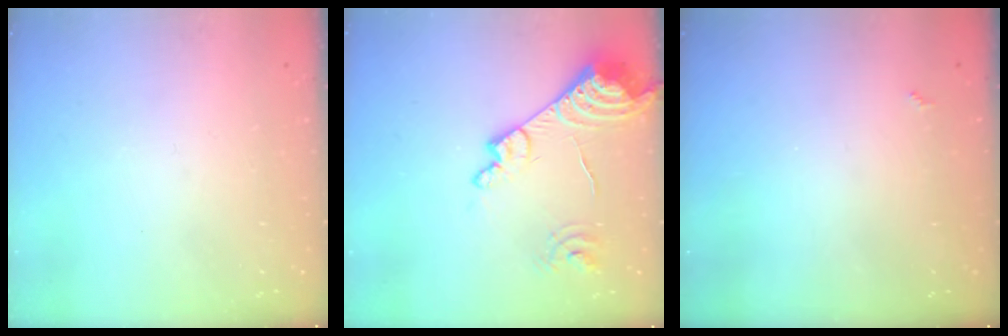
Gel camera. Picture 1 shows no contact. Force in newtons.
{"total": 19.7, "press": 19.6, "slide": 2.0}
{"total": 2.1, "press": 2.1, "slide": 0.4}